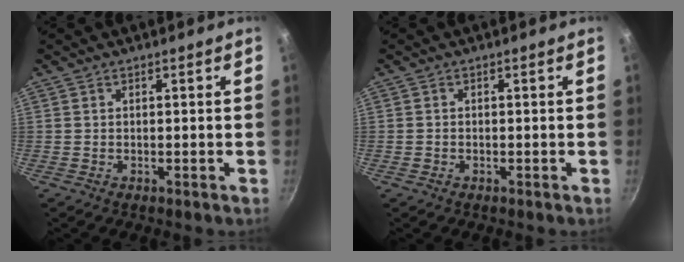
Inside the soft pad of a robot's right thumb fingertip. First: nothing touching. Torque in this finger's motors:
{"motor_torque": [-0.14, -0.14, -0.28, 0.09, -0.04]}